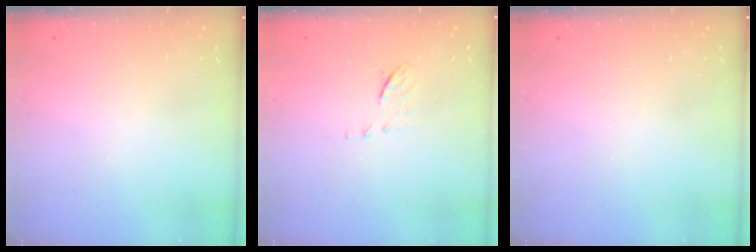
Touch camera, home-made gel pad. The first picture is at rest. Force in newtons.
{"total": 6.2, "press": 6.1, "slide": 1.0}
{"total": 0.0}